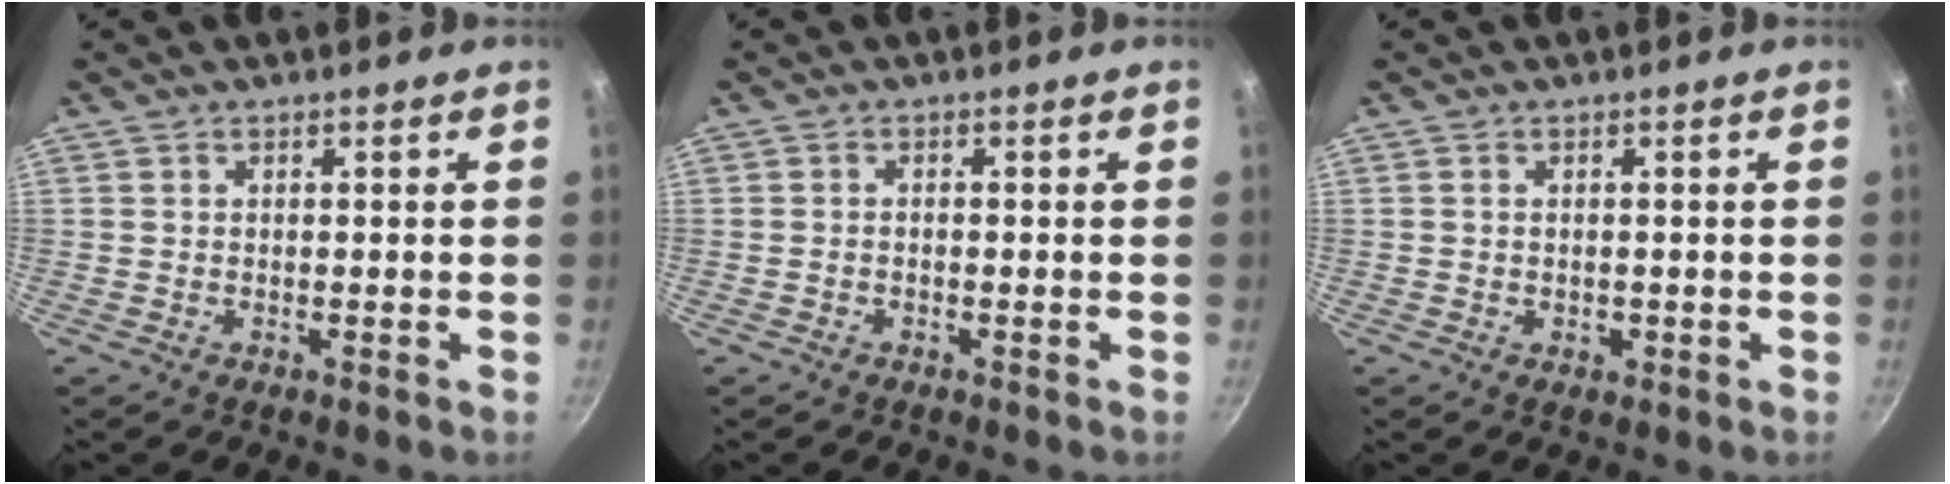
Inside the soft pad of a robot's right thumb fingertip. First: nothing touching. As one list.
[{"total": 0.7, "force": [-0.4, 0.4, 0.4], "torque": [-0.010, 0.005, -0.009]}, {"total": 1.2, "force": [-0.2, 0.9, 0.8], "torque": [-0.009, 0.000, -0.003]}]